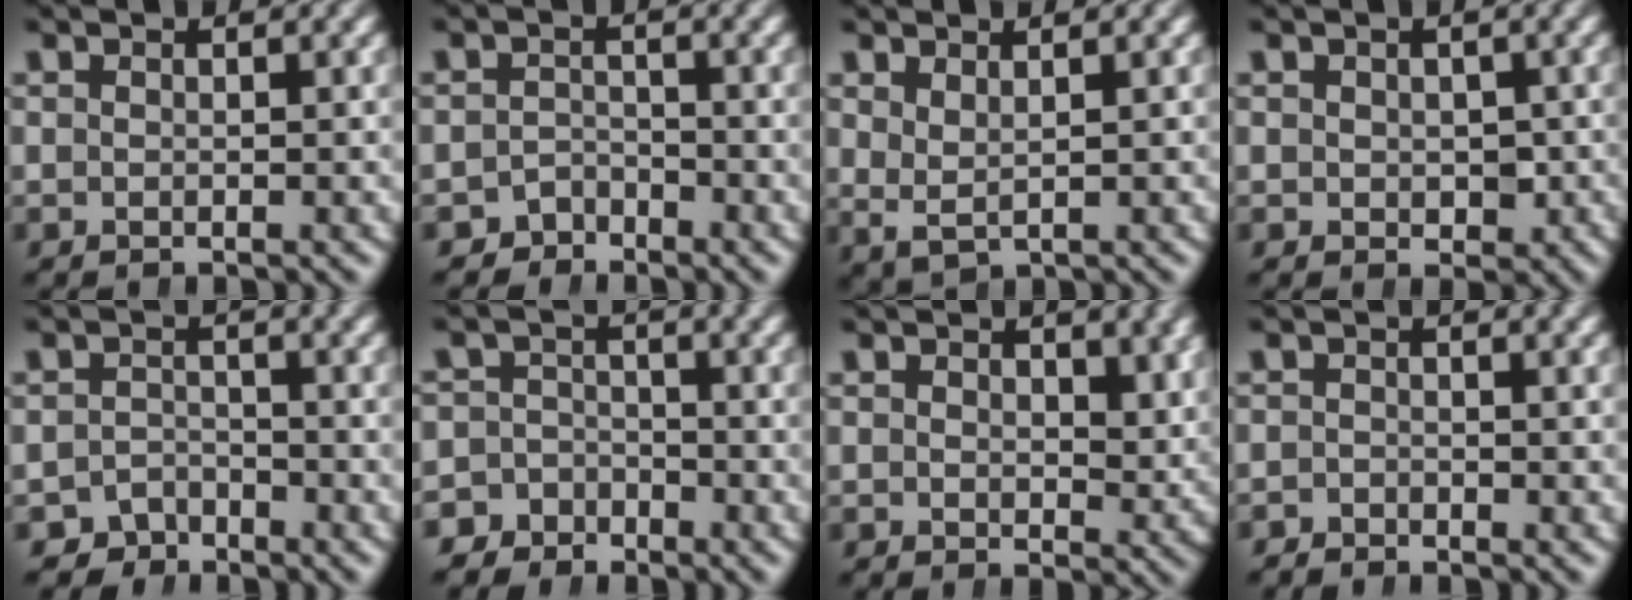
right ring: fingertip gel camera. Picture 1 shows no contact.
{"total": 2.9, "force": [-2.6, 1.3, -0.3], "torque": [0.012, -0.013, -0.043]}
{"total": 1.7, "force": [0.9, 0.8, 1.2], "torque": [-0.029, -0.012, 0.034]}
{"total": 1.5, "force": [-0.5, 1.3, 0.6], "torque": [-0.002, -0.012, 0.002]}
{"total": 3.6, "force": [-3.1, 1.8, -0.2], "torque": [0.015, -0.013, -0.055]}
{"total": 5.7, "force": [-3.9, 4.1, 0.4], "torque": [0.003, -0.015, -0.073]}
{"total": 1.7, "force": [0.8, 0.9, 1.1], "torque": [-0.010, -0.015, 0.020]}
{"total": 1.2, "force": [-1.1, 0.0, -0.5], "torque": [0.017, -0.010, -0.018]}